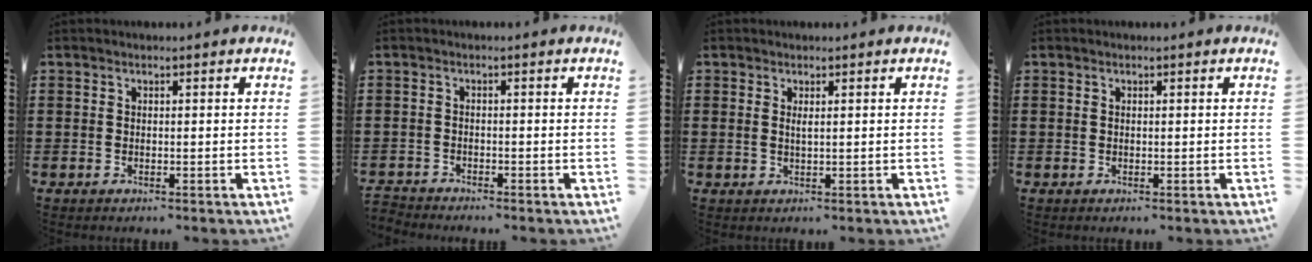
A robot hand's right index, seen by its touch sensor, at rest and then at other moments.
{"total": 1.6, "force": [-1.6, 0.2, -0.2], "torque": [-0.002, 0.002, -0.036]}
{"total": 1.0, "force": [0.4, 0.3, 0.9], "torque": [-0.017, 0.003, 0.006]}
{"total": 0.0}